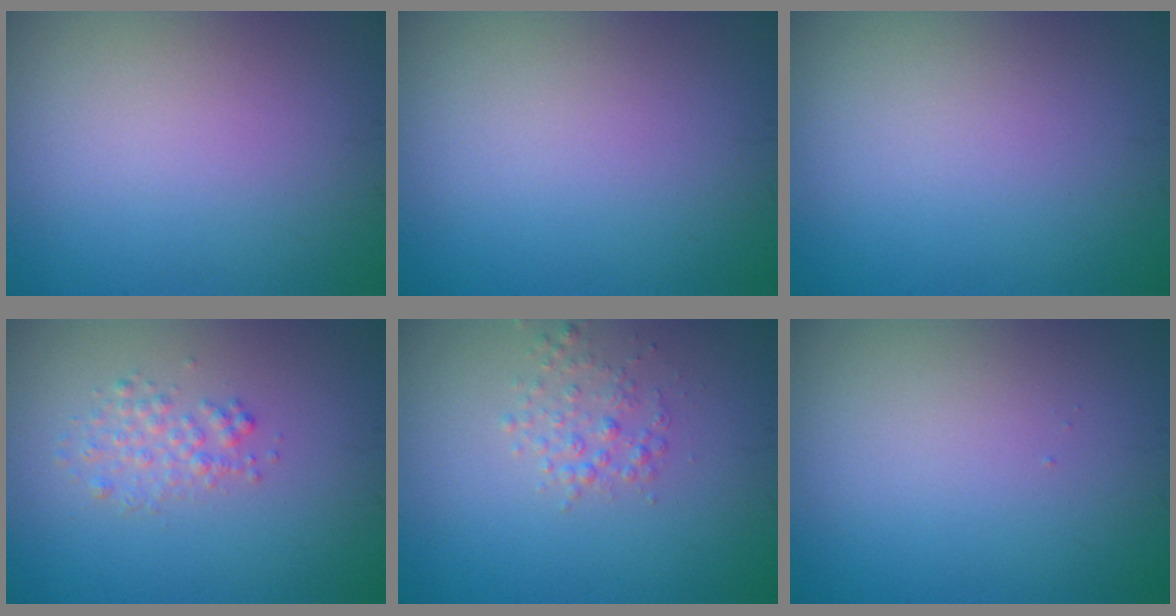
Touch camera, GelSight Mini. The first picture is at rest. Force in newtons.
{"total": 0.0}
{"total": 0.0}
{"total": 1.7, "press": 1.7, "slide": 0.1}
{"total": 1.7, "press": 1.7, "slide": 0.1}
{"total": 0.0}